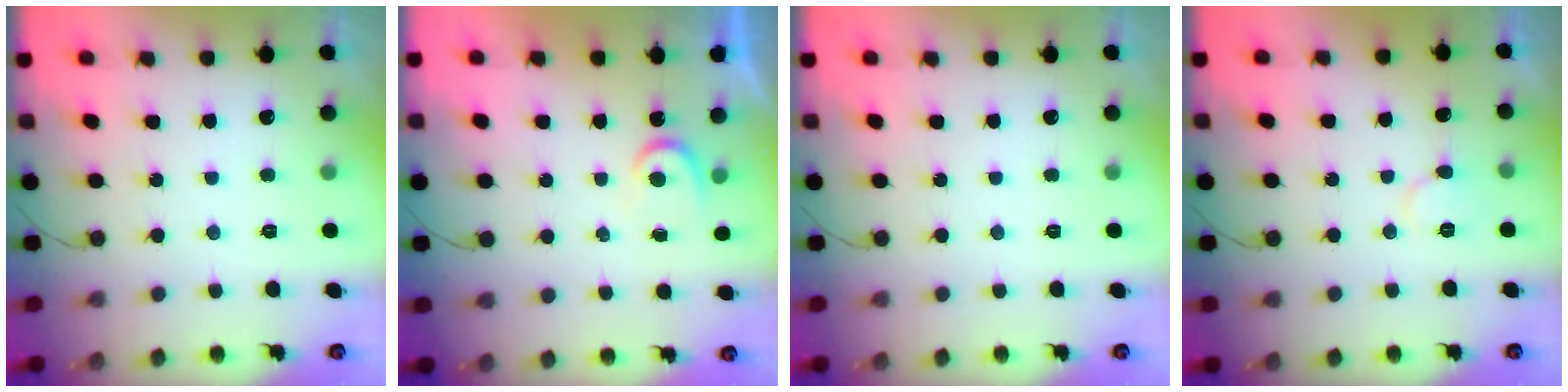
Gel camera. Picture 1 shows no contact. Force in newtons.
{"total": 3.4, "press": 3.4, "slide": 0.4}
{"total": 0.0}
{"total": 5.6, "press": 5.6, "slide": 0.5}